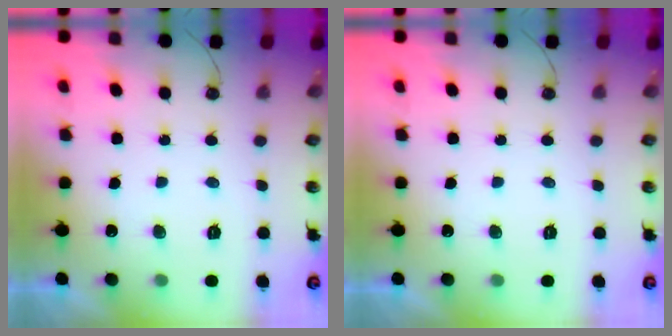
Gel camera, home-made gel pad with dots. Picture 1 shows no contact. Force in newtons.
{"total": 0.0}